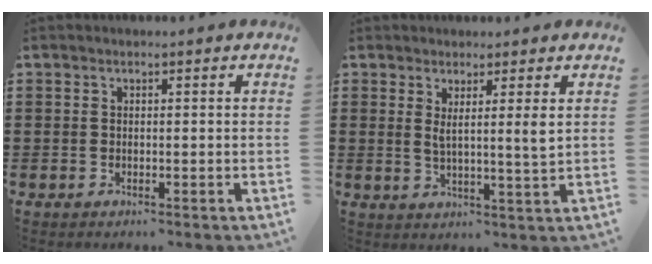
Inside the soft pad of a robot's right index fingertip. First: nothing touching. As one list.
[{"total": 4.3, "force": [2.0, -0.1, 3.8], "torque": [-0.069, -0.007, 0.029]}]